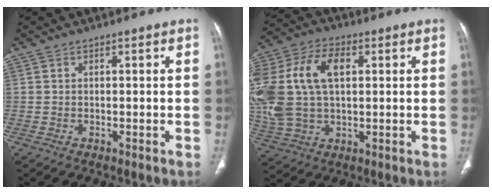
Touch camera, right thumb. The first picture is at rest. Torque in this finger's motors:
{"motor_torque": [2.33, 2.68, 2.45, 0.03, 0.89]}